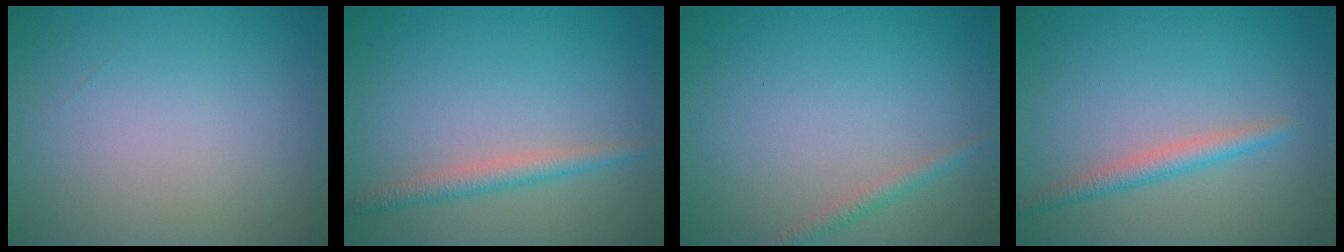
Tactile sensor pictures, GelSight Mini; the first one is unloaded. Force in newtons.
{"total": 2.0, "press": 2.0, "slide": 0.0}
{"total": 1.2, "press": 1.2, "slide": 0.0}
{"total": 2.1, "press": 2.1, "slide": 0.1}